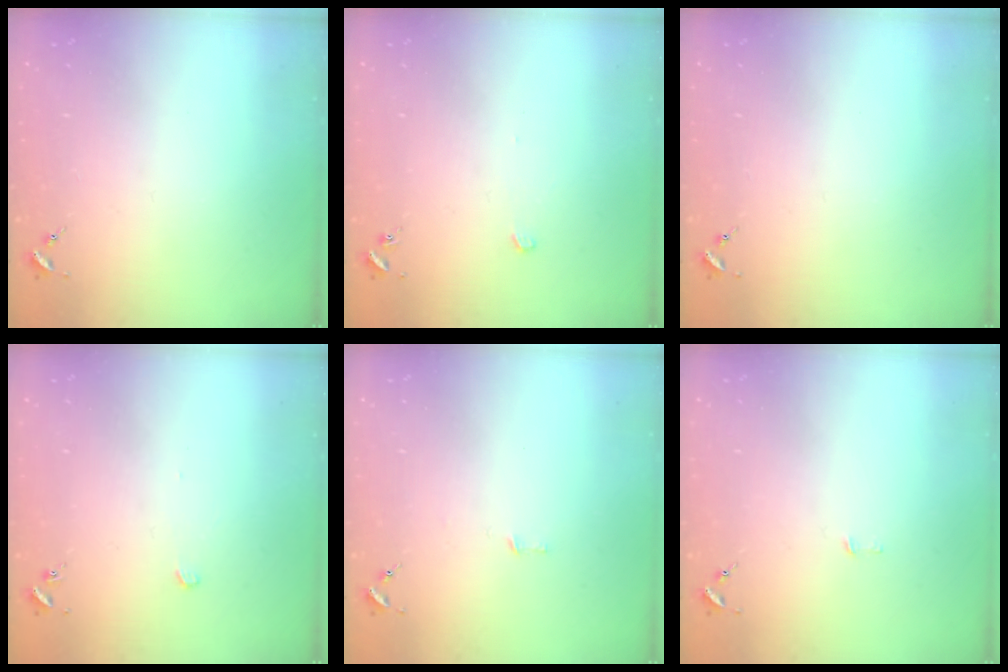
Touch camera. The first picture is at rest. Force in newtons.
{"total": 2.6, "press": 2.6, "slide": 0.1}
{"total": 0.0}
{"total": 2.6, "press": 2.6, "slide": 0.1}
{"total": 2.6, "press": 2.6, "slide": 0.2}
{"total": 2.1, "press": 2.1, "slide": 0.2}